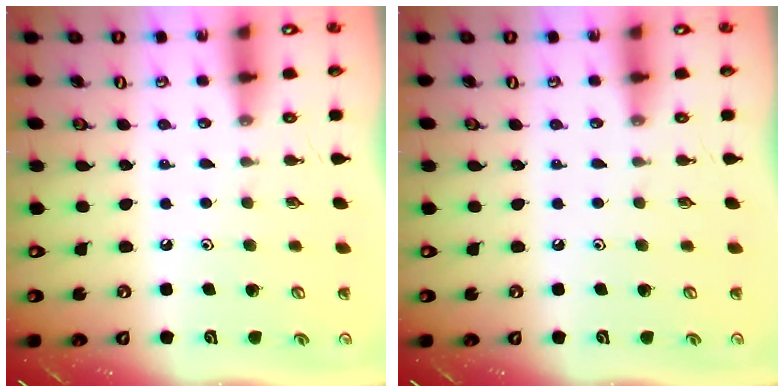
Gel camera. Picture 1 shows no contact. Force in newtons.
{"total": 0.0}